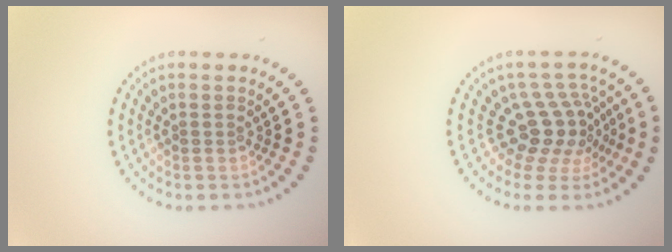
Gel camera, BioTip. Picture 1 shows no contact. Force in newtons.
{"total": 4.3, "press": 3.0, "slide": 3.0}